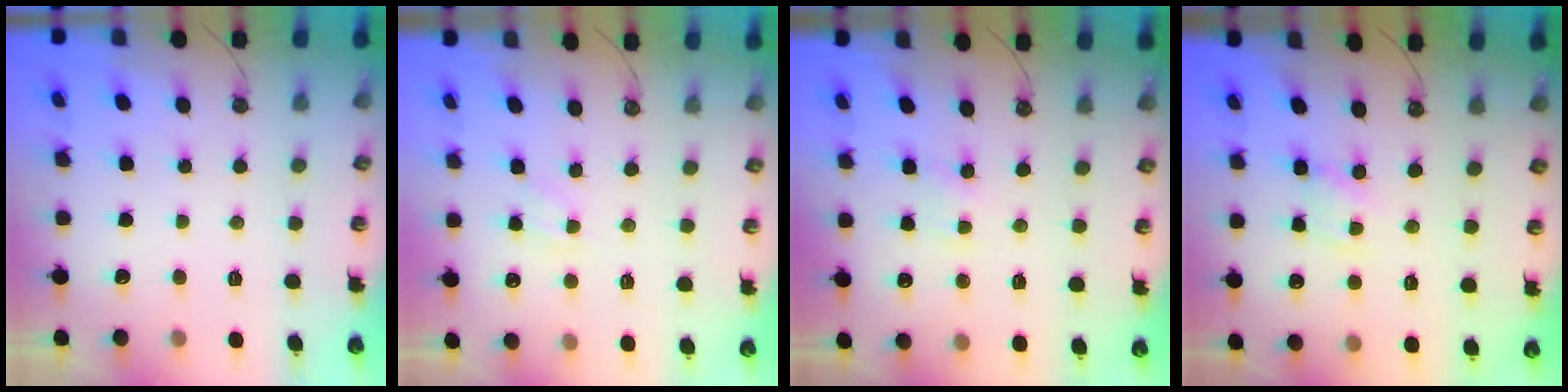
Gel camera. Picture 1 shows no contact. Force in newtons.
{"total": 3.8, "press": 3.7, "slide": 0.5}
{"total": 2.0, "press": 2.0, "slide": 0.3}
{"total": 1.6, "press": 1.6, "slide": 0.2}